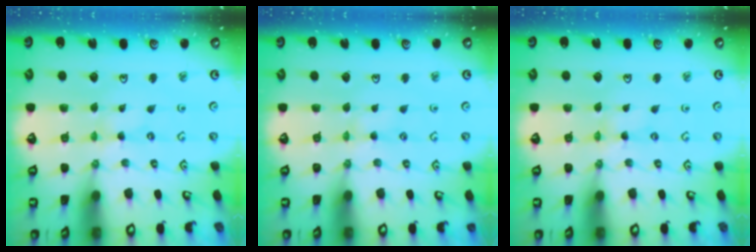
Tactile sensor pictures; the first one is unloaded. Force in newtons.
{"total": 2.3, "press": 2.3, "slide": 0.5}
{"total": 0.0}